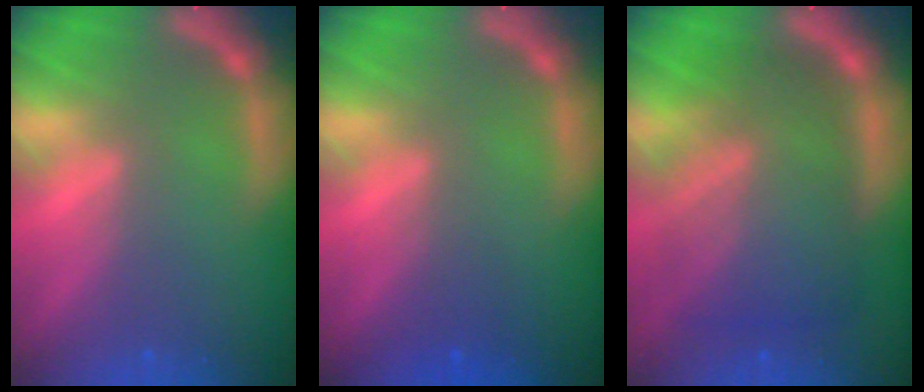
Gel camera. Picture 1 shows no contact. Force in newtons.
{"total": 1.5}
{"total": 10.0}